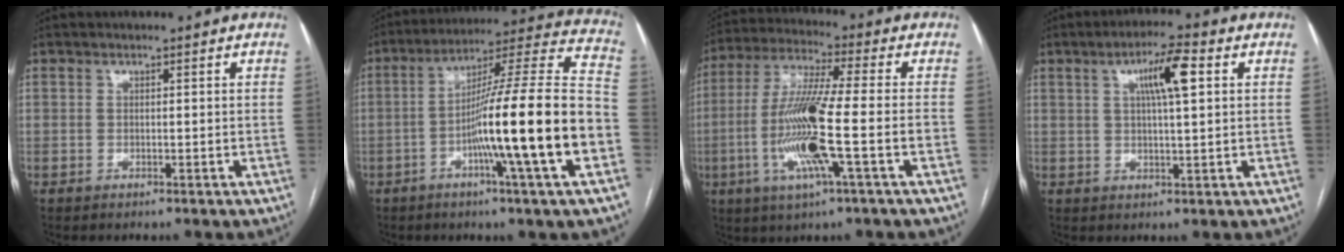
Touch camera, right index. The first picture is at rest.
{"total": 21.4, "force": [-5.9, -0.9, 20.5], "torque": [-0.302, 0.003, -0.103]}
{"total": 14.2, "force": [-3.3, 0.1, 13.8], "torque": [-0.279, -0.010, -0.068]}
{"total": 7.0, "force": [2.3, 0.8, 6.5], "torque": [-0.116, 0.010, 0.037]}